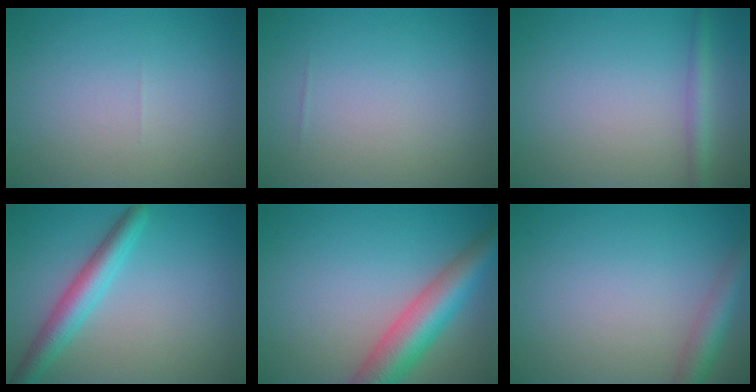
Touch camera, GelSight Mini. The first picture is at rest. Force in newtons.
{"total": 0.0}
{"total": 1.7, "press": 1.7, "slide": 0.1}
{"total": 3.9, "press": 3.9, "slide": 0.1}
{"total": 6.7, "press": 6.7, "slide": 0.2}
{"total": 3.0, "press": 3.0, "slide": 0.1}